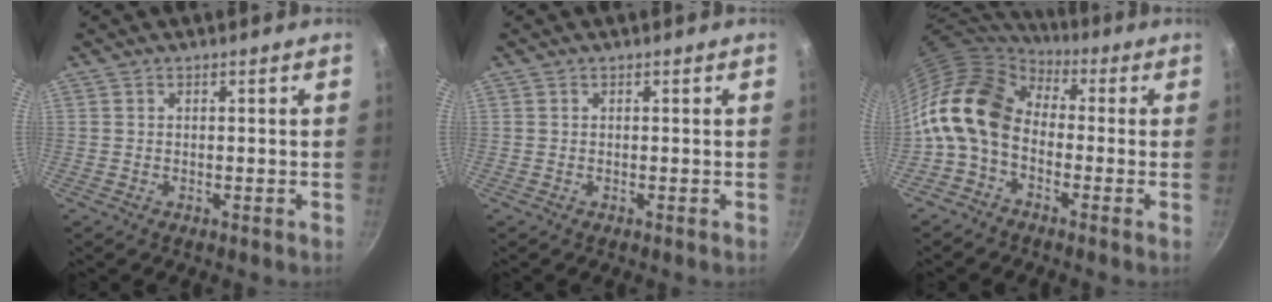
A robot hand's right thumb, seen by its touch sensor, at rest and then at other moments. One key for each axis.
{"total": 0.0}
{"total": 15.4, "fx": -0.8, "fy": 11.0, "fz": 10.8, "tx": -0.197, "ty": 0.037, "tz": -0.037}